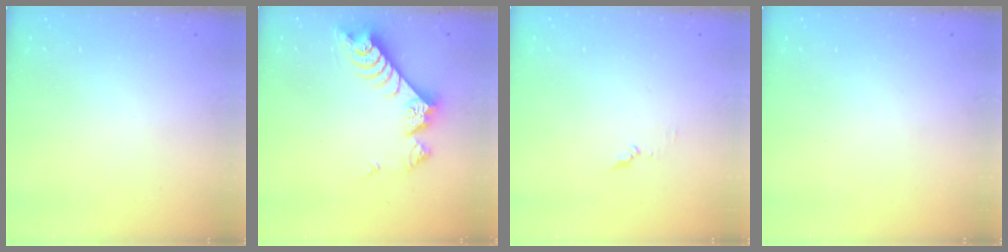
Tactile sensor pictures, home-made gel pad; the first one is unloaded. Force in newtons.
{"total": 9.4, "press": 9.4, "slide": 0.6}
{"total": 5.2, "press": 5.2, "slide": 0.5}
{"total": 0.0}